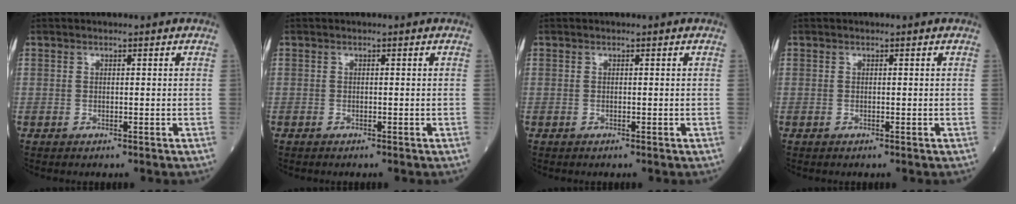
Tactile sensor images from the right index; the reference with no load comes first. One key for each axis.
{"total": 0.0}
{"total": 0.0}
{"total": 0.0}